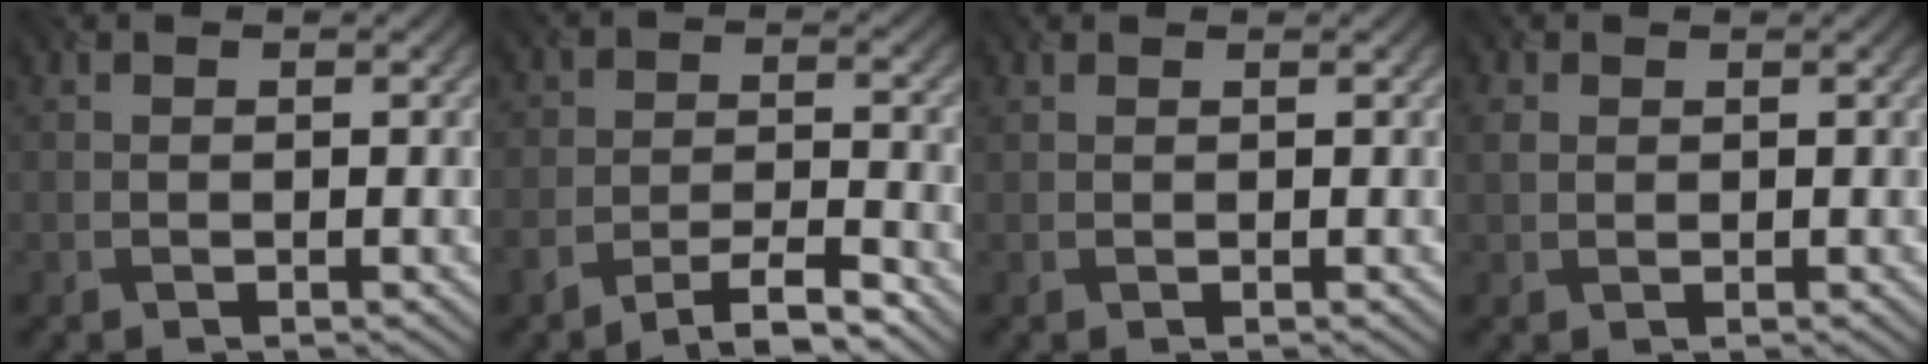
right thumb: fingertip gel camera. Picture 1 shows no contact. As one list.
[{"total": 4.5, "force": [-3.8, 1.2, 2.1], "torque": [-0.036, 0.004, -0.074]}, {"total": 0.9, "force": [0.7, -0.4, -0.5], "torque": [0.007, 0.001, 0.011]}, {"total": 1.2, "force": [0.9, 0.7, 0.1], "torque": [-0.015, 0.001, 0.015]}]